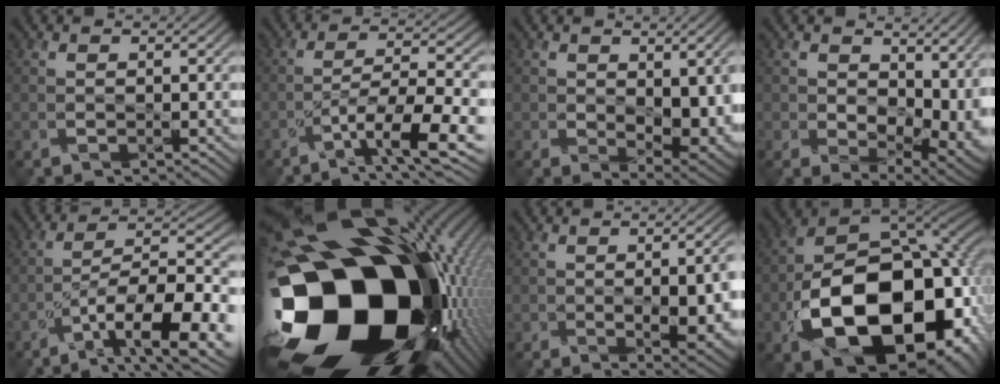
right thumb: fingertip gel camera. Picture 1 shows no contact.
{"total": 10.3, "force": [-5.2, 2.6, 8.5], "torque": [-0.149, -0.001, -0.085]}
{"total": 10.3, "force": [-0.9, 6.4, 8.0], "torque": [-0.130, -0.044, 0.013]}
{"total": 11.1, "force": [1.2, 7.8, 7.8], "torque": [-0.123, -0.035, 0.041]}
{"total": 15.8, "force": [-7.9, 5.7, 12.4], "torque": [-0.196, -0.009, -0.131]}
{"total": 24.5, "force": [-4.6, 16.8, 17.2], "torque": [-0.333, -0.076, -0.052]}
{"total": 9.5, "force": [-1.9, 4.7, 8.0], "torque": [-0.103, -0.026, -0.003]}
{"total": 21.2, "force": [-6.1, 13.9, 14.8], "torque": [-0.270, -0.057, -0.066]}